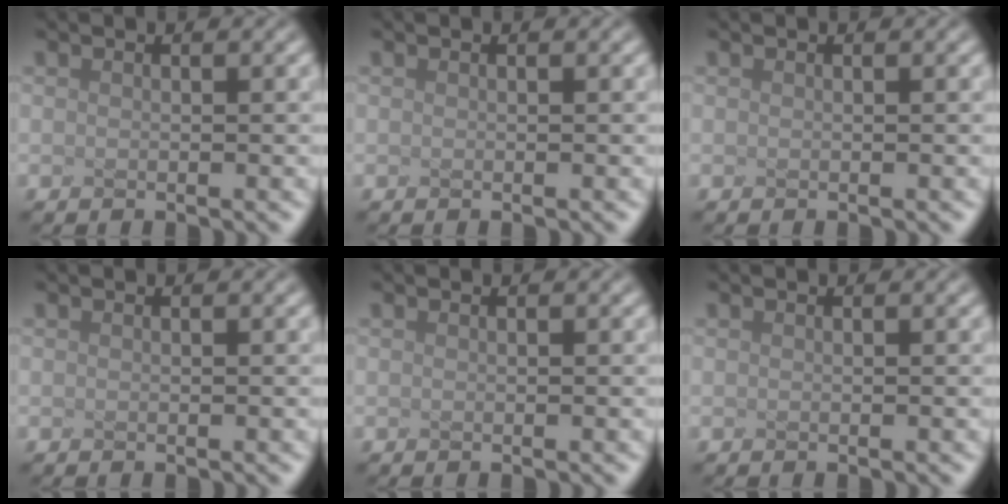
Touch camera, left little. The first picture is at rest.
{"total": 0.0}
{"total": 0.0}
{"total": 0.0}
{"total": 0.0}
{"total": 0.0}